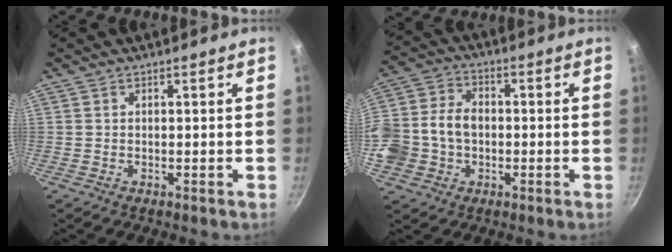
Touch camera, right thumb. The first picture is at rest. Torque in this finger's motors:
{"motor_torque": [2.38, 2.37, 1.25, -1.00, 0.19]}